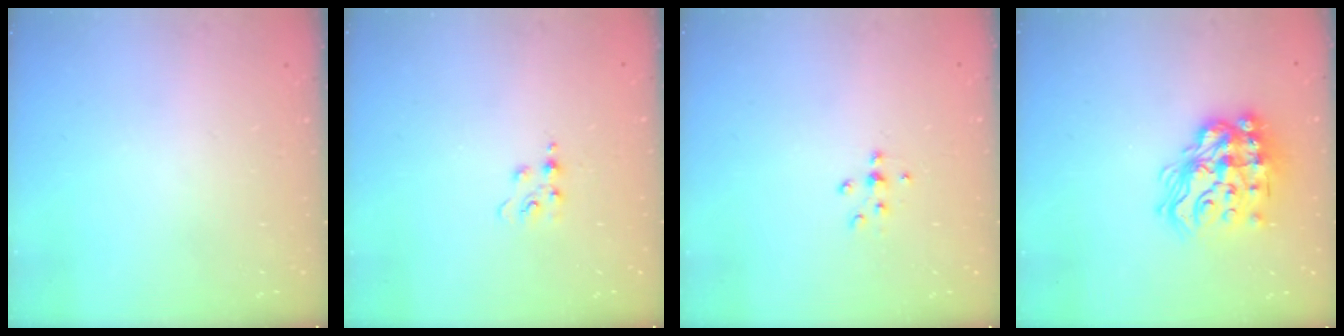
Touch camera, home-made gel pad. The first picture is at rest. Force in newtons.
{"total": 4.1, "press": 4.1, "slide": 0.6}
{"total": 3.9, "press": 3.7, "slide": 1.1}
{"total": 18.8, "press": 18.6, "slide": 2.1}